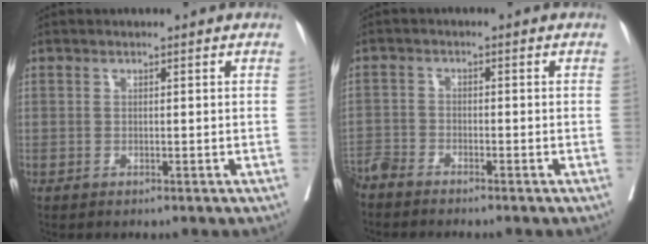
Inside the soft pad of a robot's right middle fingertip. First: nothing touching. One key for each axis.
{"total": 4.4, "fx": -4.2, "fy": 0.3, "fz": 1.3, "tx": -0.015, "ty": -0.009, "tz": -0.080}